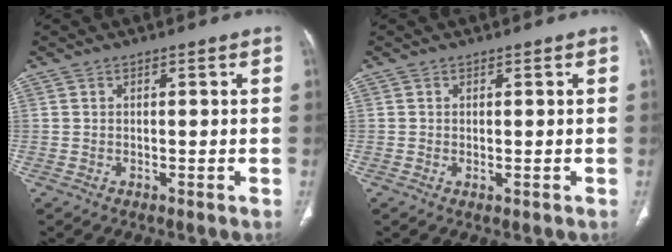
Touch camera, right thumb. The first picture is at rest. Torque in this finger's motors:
{"motor_torque": [0.37, -0.07, -0.04, -0.65, 0.04]}